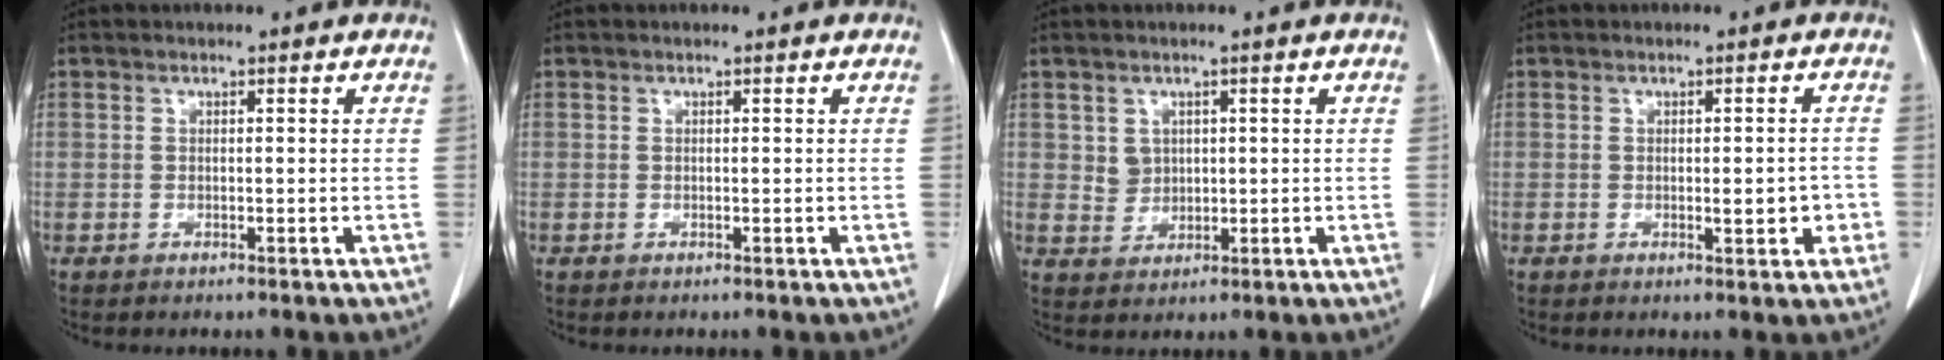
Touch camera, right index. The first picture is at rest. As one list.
[{"total": 0.0}, {"total": 3.0, "force": [1.1, 2.7, 0.8], "torque": [-0.014, 0.002, 0.027]}, {"total": 3.3, "force": [-0.7, 1.1, 3.0], "torque": [-0.037, 0.001, -0.005]}]